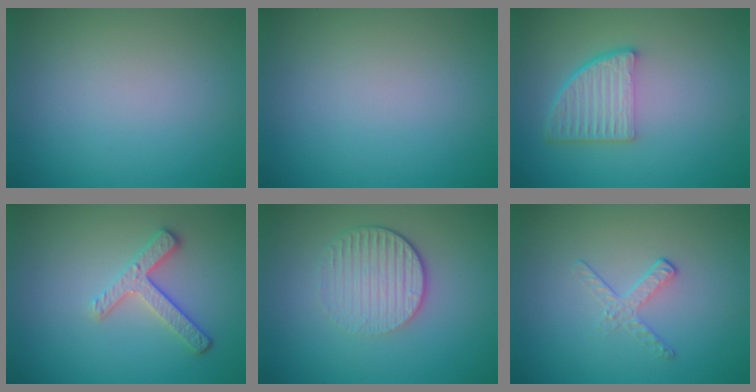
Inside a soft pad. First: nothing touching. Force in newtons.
{"total": 0.0}
{"total": 4.8, "press": 3.3, "slide": 3.5}
{"total": 2.7, "press": 2.3, "slide": 1.5}
{"total": 4.2, "press": 2.8, "slide": 3.0}
{"total": 1.7, "press": 0.7, "slide": 1.5}